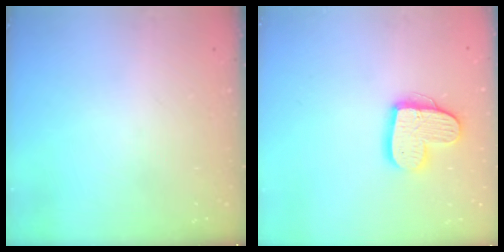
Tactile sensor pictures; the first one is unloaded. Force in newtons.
{"total": 14.1, "press": 14.0, "slide": 1.1}